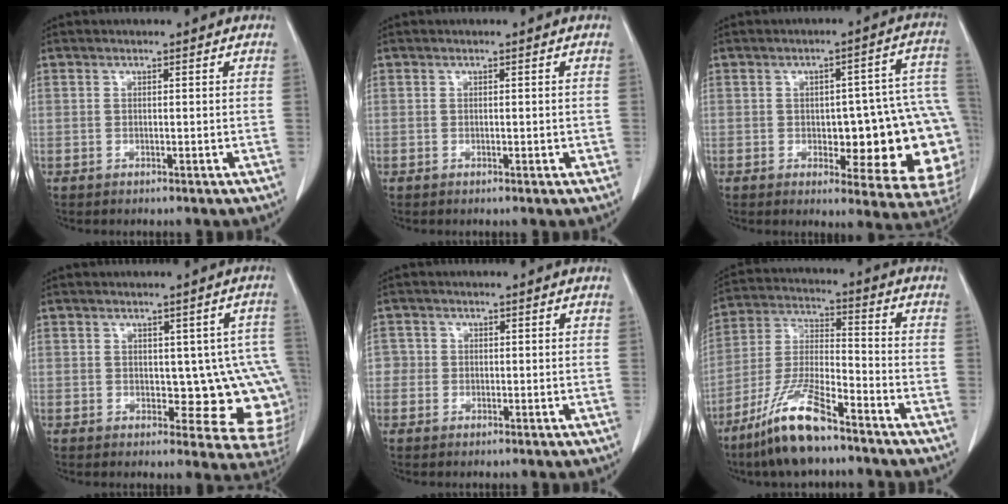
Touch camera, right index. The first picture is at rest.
{"total": 0.6, "force": [-0.1, 0.3, 0.5], "torque": [-0.008, 0.001, 0.001]}
{"total": 19.3, "force": [-2.7, 6.0, 18.1], "torque": [-0.145, 0.034, -0.010]}
{"total": 9.8, "force": [-0.5, 4.4, 8.8], "torque": [-0.087, 0.008, 0.004]}
{"total": 1.7, "force": [-0.3, 1.7, 0.0], "torque": [0.014, 0.007, -0.008]}
{"total": 12.8, "force": [-9.0, 2.2, 8.8], "torque": [-0.190, -0.021, -0.172]}